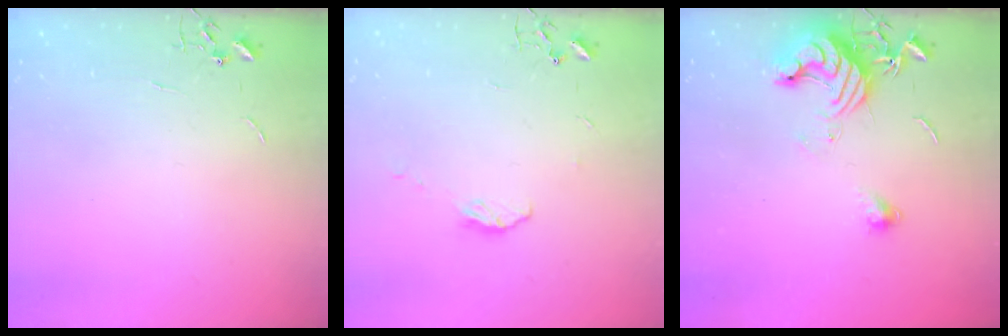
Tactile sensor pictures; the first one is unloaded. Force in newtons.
{"total": 5.4, "press": 5.4, "slide": 0.2}
{"total": 12.2, "press": 12.1, "slide": 1.6}